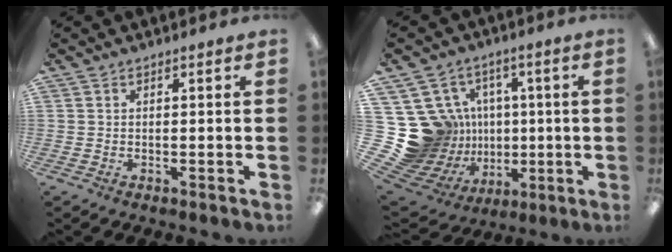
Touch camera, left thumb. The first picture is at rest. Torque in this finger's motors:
{"motor_torque": [0.04, 0.13, 0.00, -0.03, 0.01]}